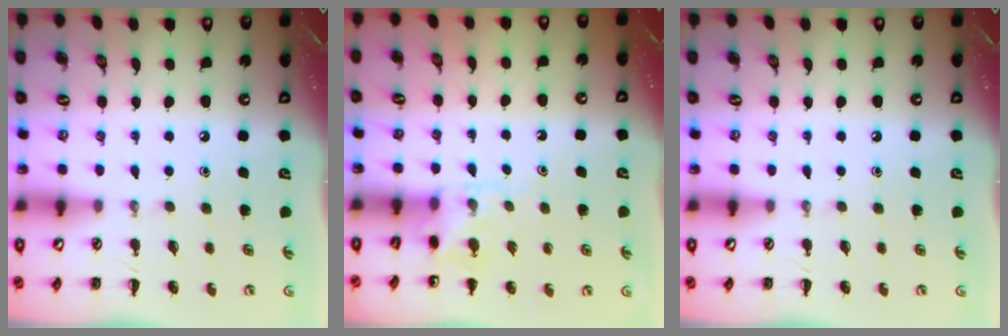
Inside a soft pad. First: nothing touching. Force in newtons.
{"total": 5.0, "press": 4.8, "slide": 1.4}
{"total": 0.0}